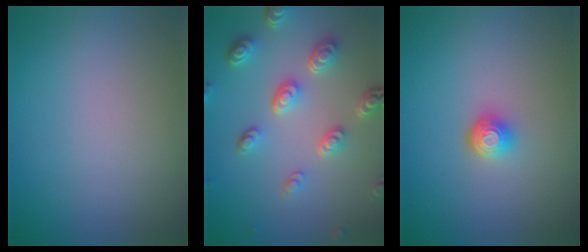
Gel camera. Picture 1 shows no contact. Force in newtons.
{"total": 5.2, "press": 3.9, "slide": 3.5}
{"total": 1.9, "press": 1.4, "slide": 1.4}